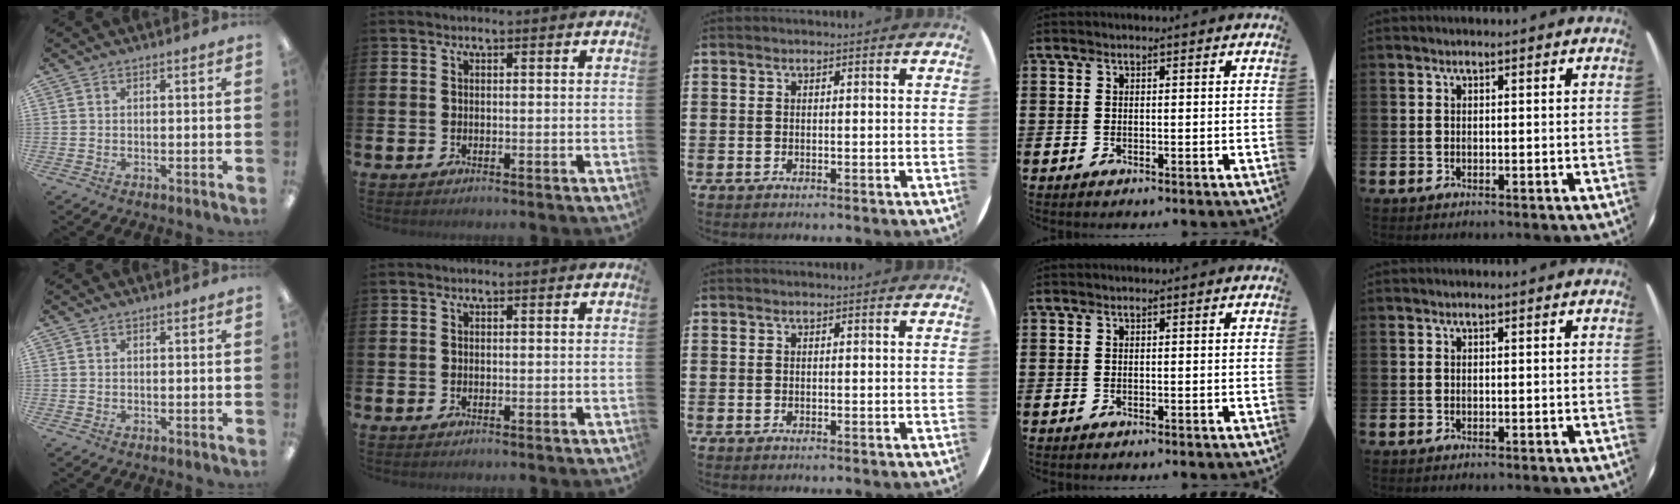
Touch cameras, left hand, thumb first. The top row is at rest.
{}